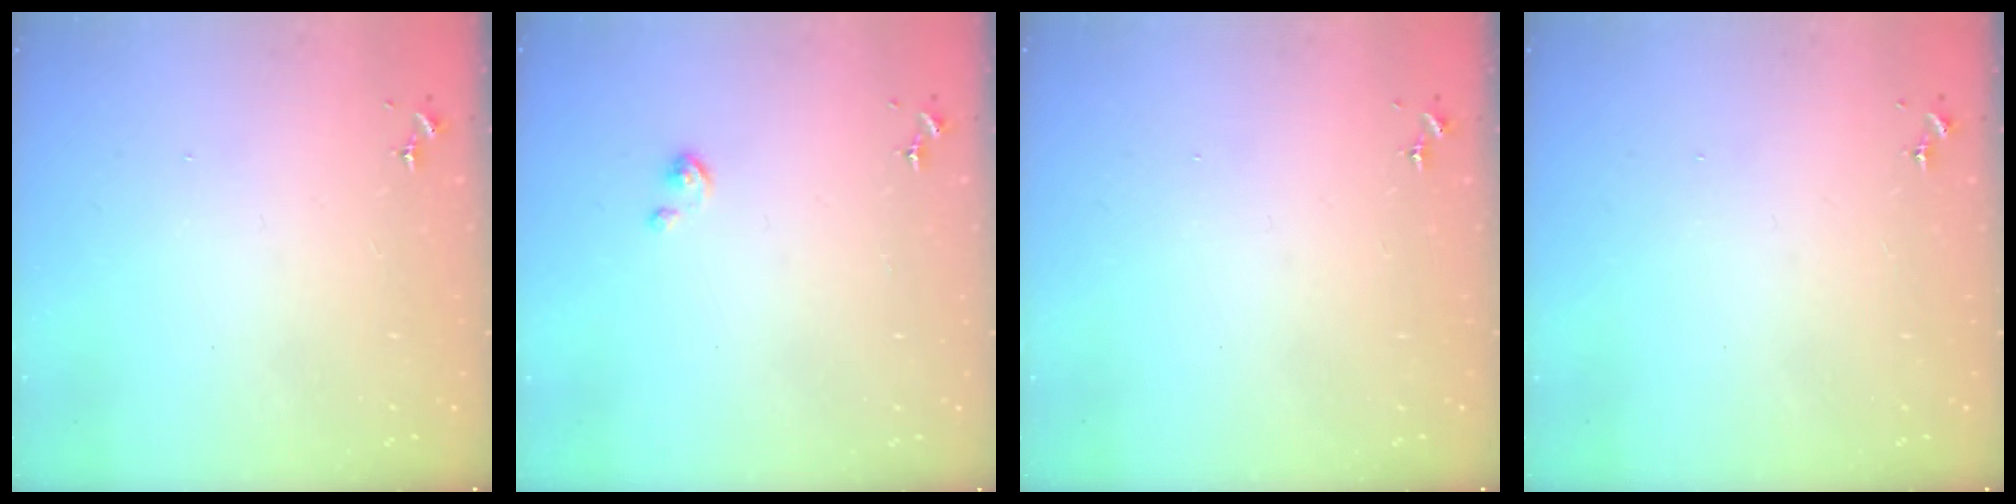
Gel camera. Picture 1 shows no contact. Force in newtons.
{"total": 2.2, "press": 2.2, "slide": 0.2}
{"total": 0.0}
{"total": 0.0}